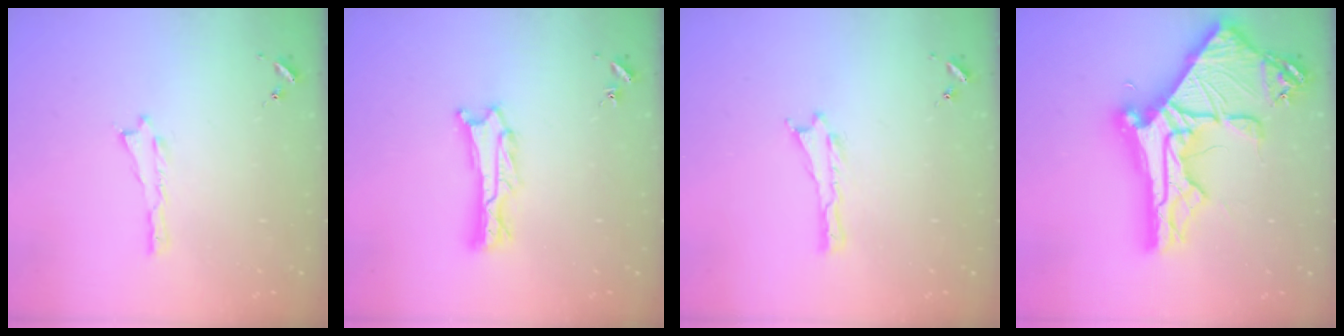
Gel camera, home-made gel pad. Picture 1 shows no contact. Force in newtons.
{"total": 1.8, "press": 1.8, "slide": 0.2}
{"total": 0.0}
{"total": 16.9, "press": 16.8, "slide": 1.7}